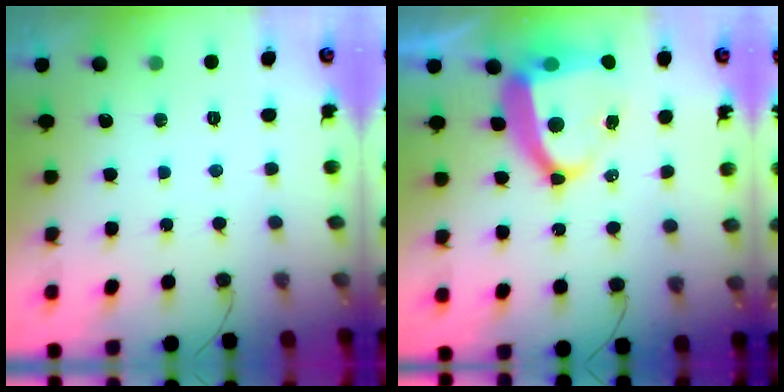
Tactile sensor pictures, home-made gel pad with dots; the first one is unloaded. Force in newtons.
{"total": 14.5, "press": 14.4, "slide": 1.8}